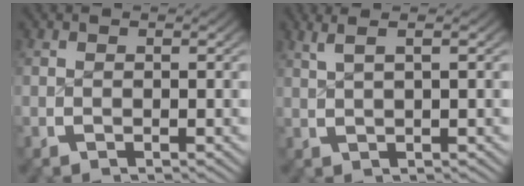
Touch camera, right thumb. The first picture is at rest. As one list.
[{"total": 2.9, "force": [1.8, 0.5, 2.2], "torque": [-0.030, 0.013, 0.033]}]